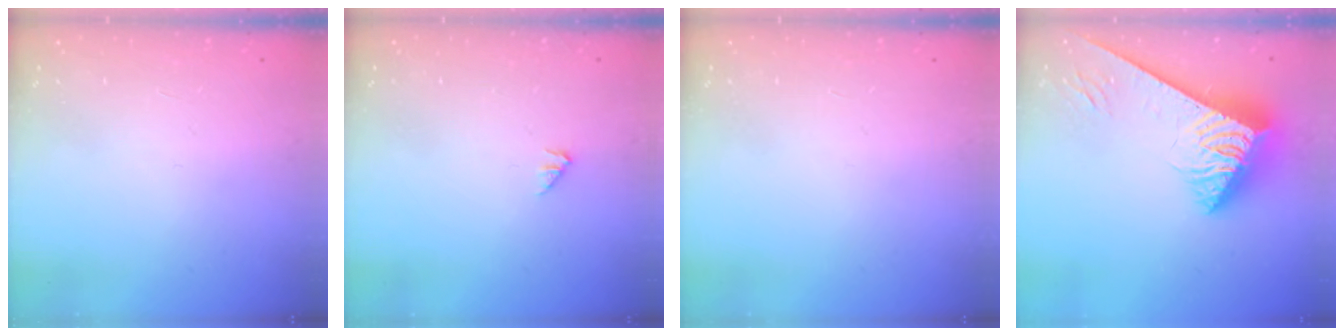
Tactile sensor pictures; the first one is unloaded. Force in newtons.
{"total": 0.0}
{"total": 0.0}
{"total": 5.3, "press": 5.2, "slide": 0.7}